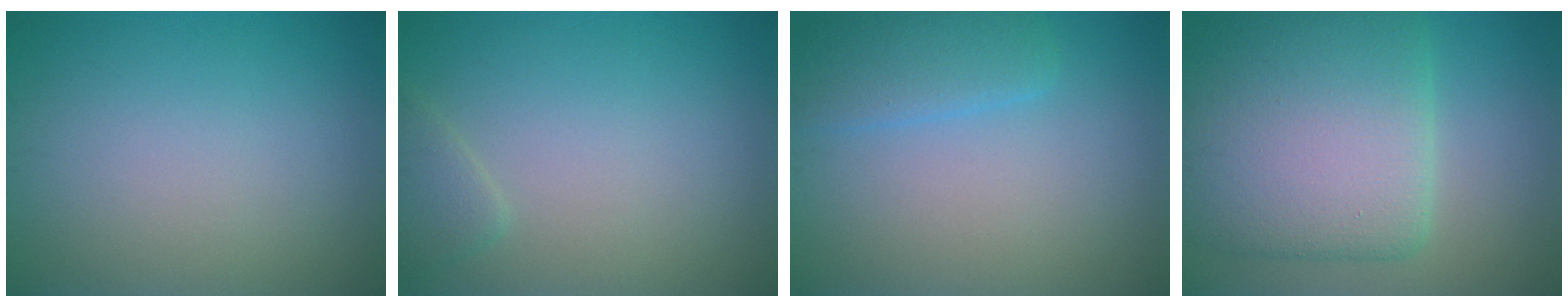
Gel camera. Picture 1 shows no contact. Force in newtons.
{"total": 1.5, "press": 1.5, "slide": 0.1}
{"total": 3.0, "press": 3.0, "slide": 0.1}
{"total": 11.3, "press": 11.3, "slide": 0.4}